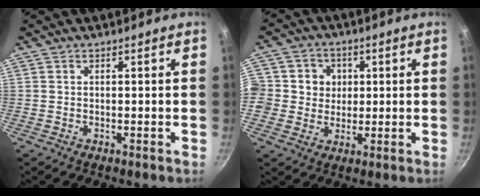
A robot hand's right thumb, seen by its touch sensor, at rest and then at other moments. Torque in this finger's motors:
{"motor_torque": [-0.66, 1.49, 0.50, -0.37, 0.21]}